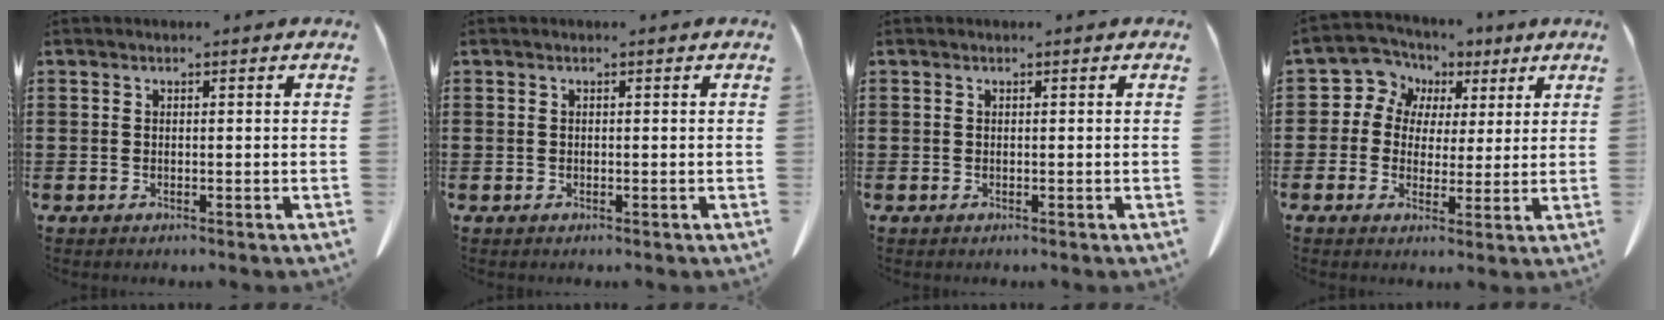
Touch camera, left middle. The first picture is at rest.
{"total": 0.0}
{"total": 0.0}
{"total": 6.1, "force": [2.6, 5.5, 0.4], "torque": [-0.051, -0.016, 0.042]}